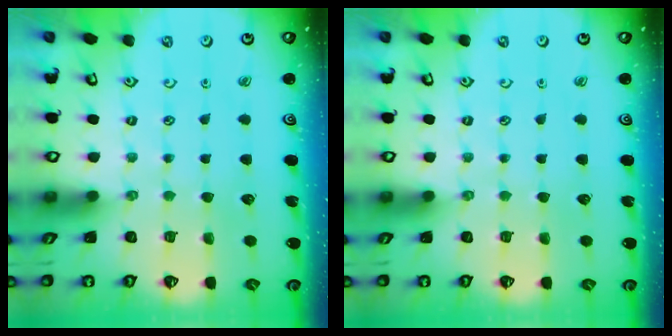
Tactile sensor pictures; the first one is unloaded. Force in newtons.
{"total": 0.0}